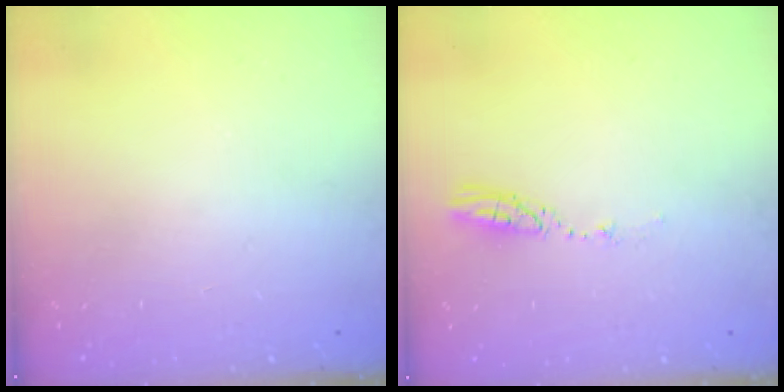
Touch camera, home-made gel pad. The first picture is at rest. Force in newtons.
{"total": 3.6, "press": 3.6, "slide": 0.3}